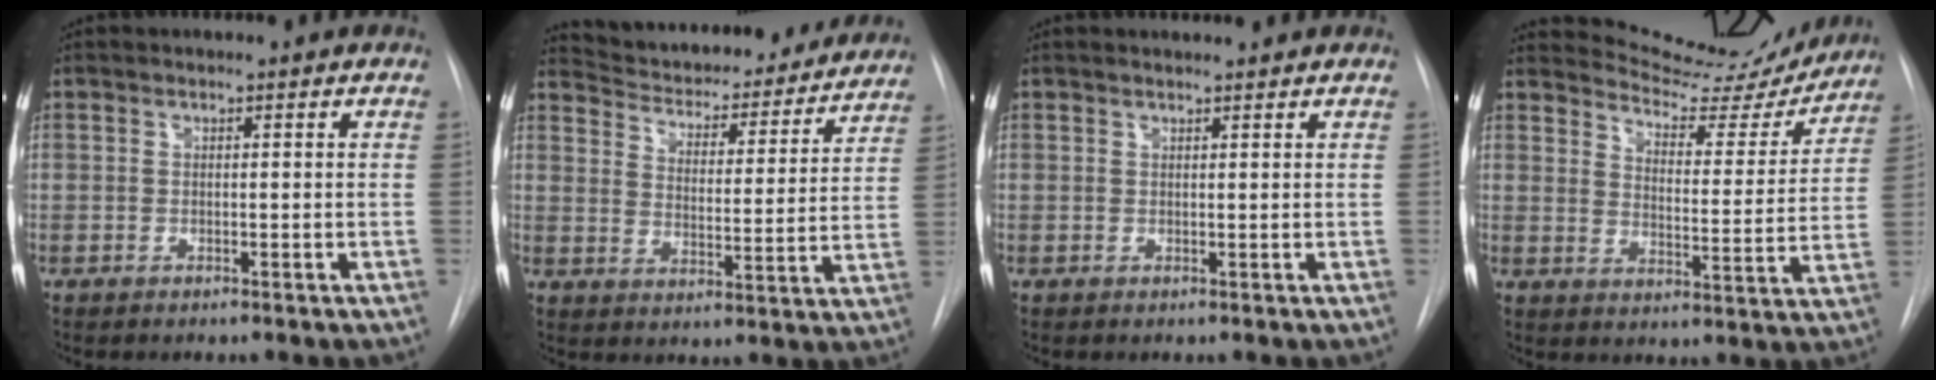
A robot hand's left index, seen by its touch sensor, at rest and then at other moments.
{"total": 21.8, "force": [20.2, 5.0, 6.5], "torque": [-0.096, -0.029, 0.261]}
{"total": 0.0}
{"total": 14.2, "force": [13.9, 2.5, 1.7], "torque": [-0.014, -0.049, 0.168]}